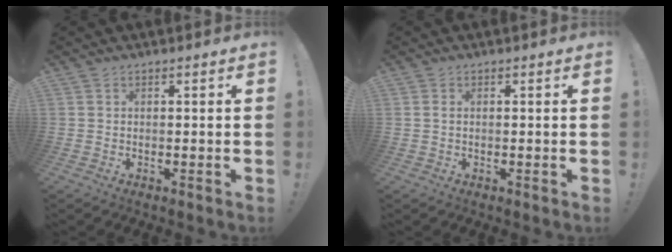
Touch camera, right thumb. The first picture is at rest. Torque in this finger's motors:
{"motor_torque": [-0.28, -0.27, 0.18, -0.07, 0.05]}